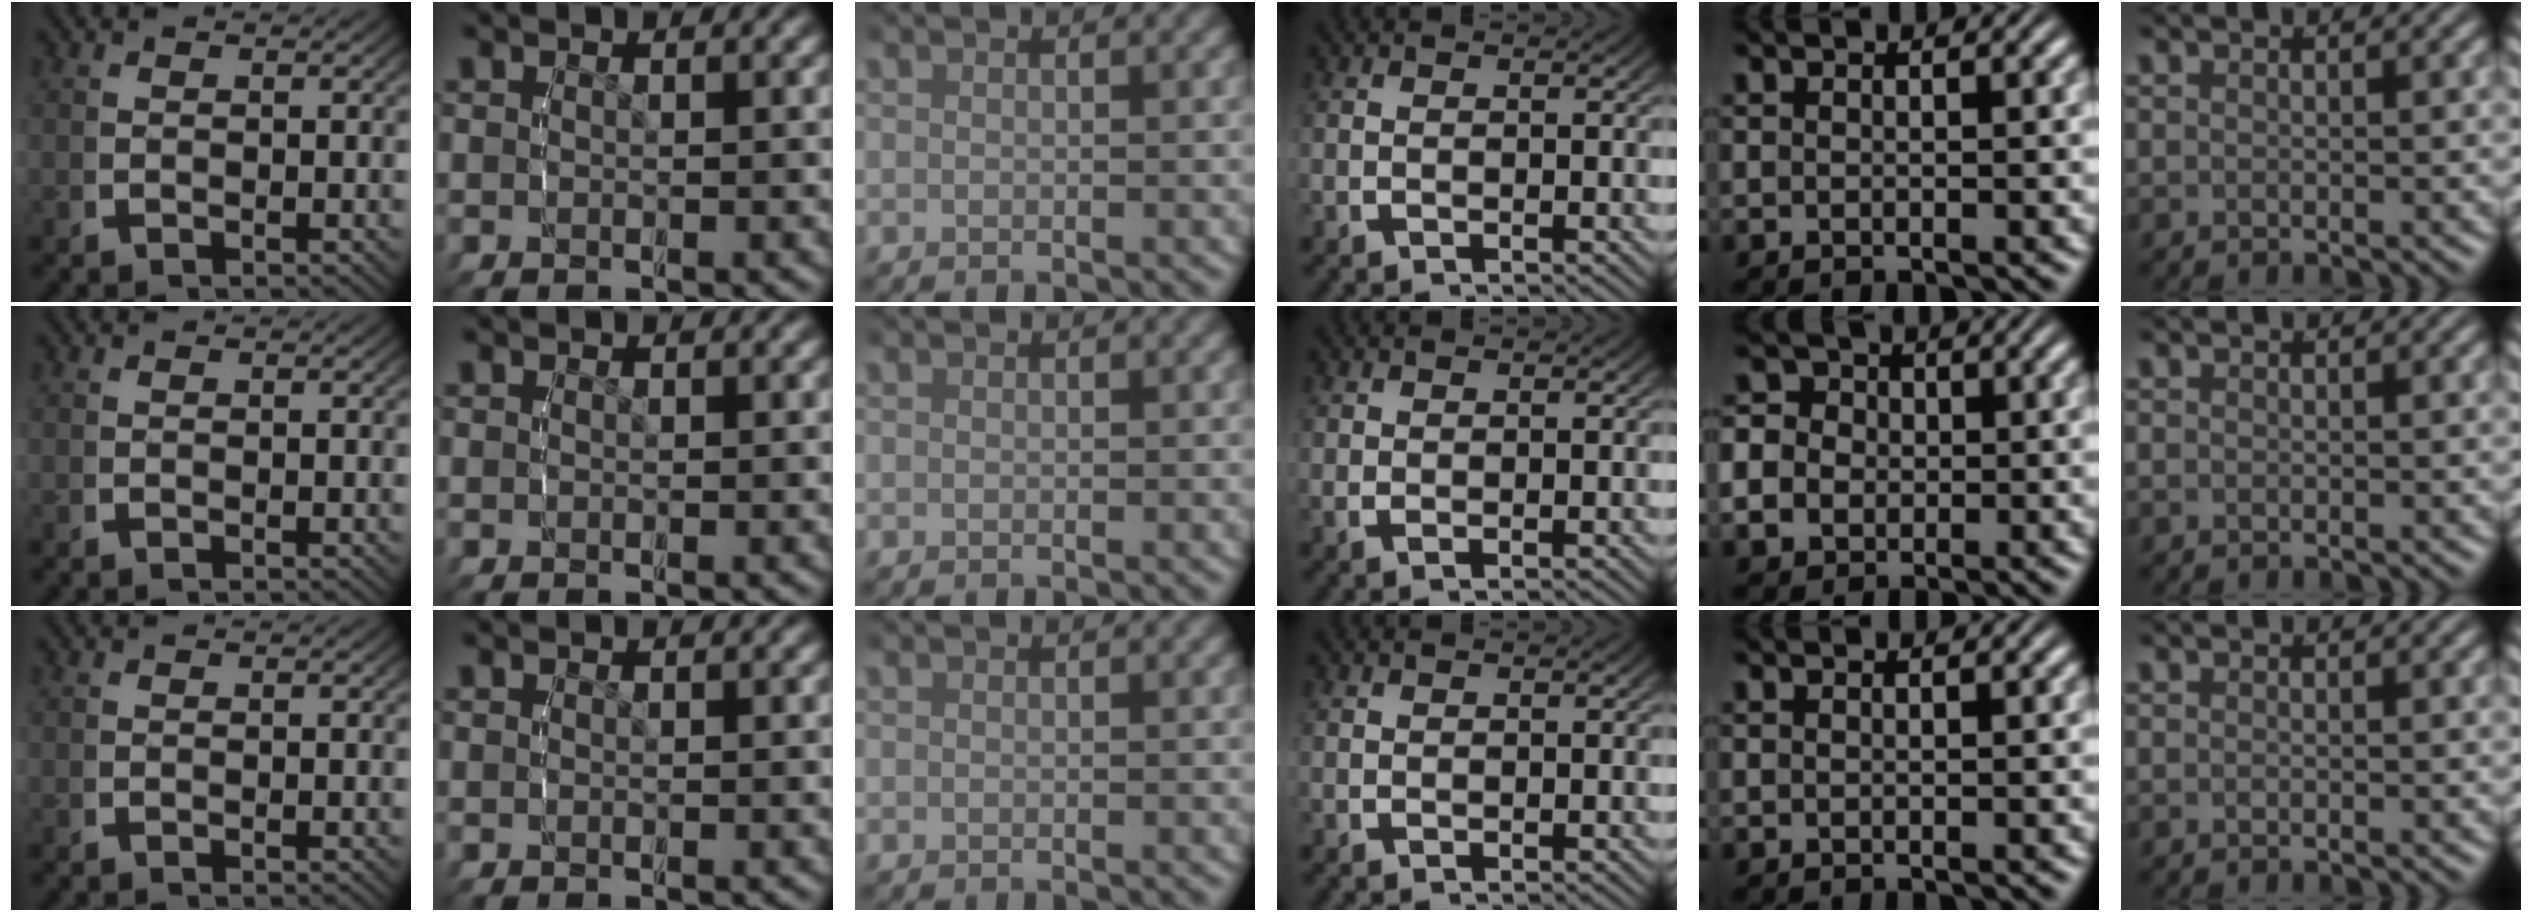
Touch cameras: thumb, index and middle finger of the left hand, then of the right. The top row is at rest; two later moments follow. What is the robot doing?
{"motion": "lift_and_place", "object": "cloth"}